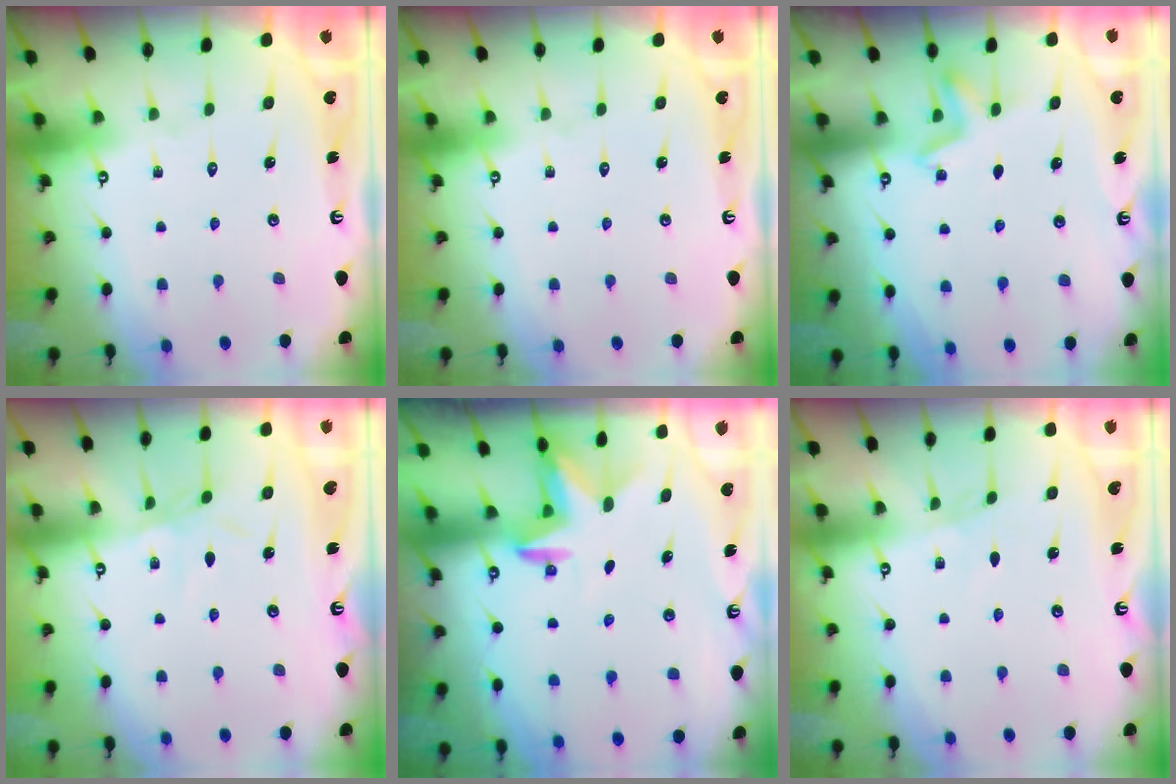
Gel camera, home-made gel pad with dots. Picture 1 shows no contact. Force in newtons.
{"total": 0.0}
{"total": 2.8, "press": 2.4, "slide": 1.4}
{"total": 3.0, "press": 3.0, "slide": 0.1}
{"total": 2.9, "press": 2.9, "slide": 0.5}
{"total": 2.9, "press": 2.9, "slide": 0.4}